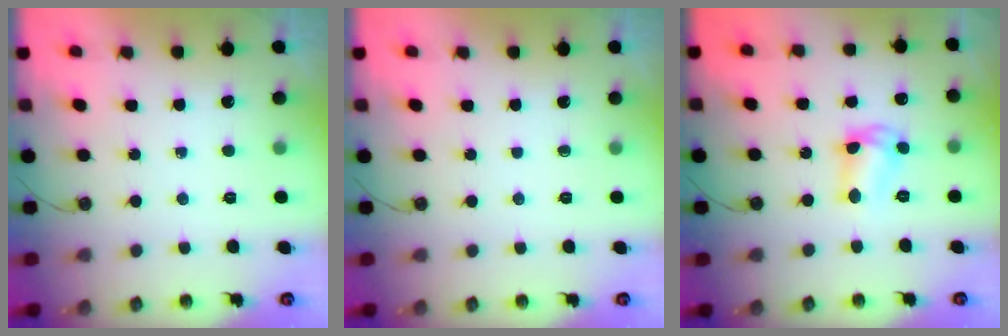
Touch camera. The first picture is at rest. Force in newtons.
{"total": 0.0}
{"total": 8.8, "press": 8.7, "slide": 0.7}